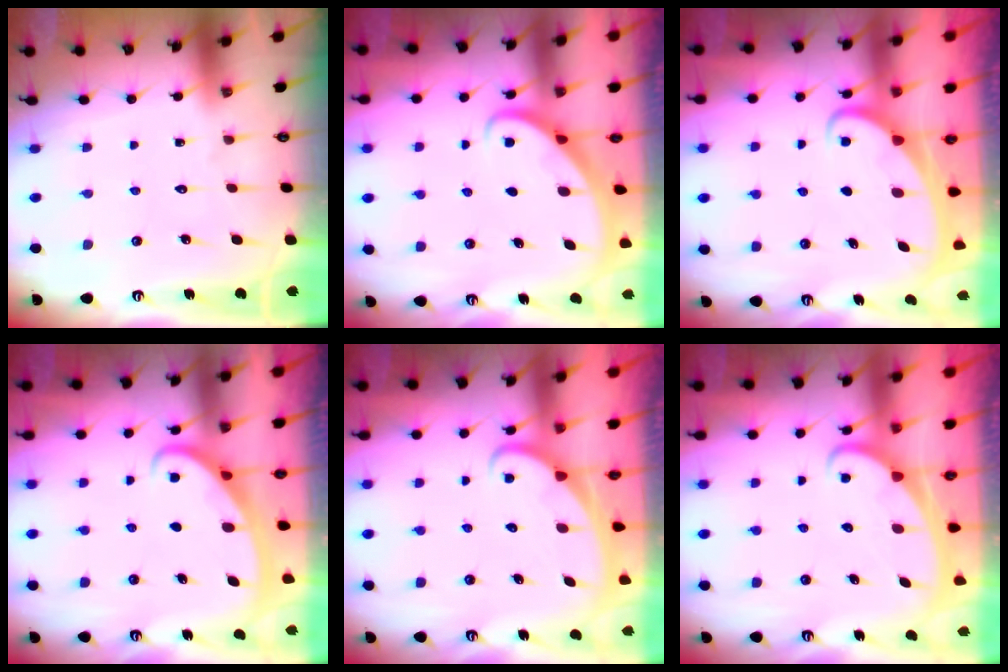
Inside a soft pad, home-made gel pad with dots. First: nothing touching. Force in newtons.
{"total": 2.9, "press": 2.9, "slide": 0.2}
{"total": 2.4, "press": 2.4, "slide": 0.3}
{"total": 2.6, "press": 2.6, "slide": 0.4}
{"total": 2.3, "press": 2.3, "slide": 0.1}
{"total": 1.9, "press": 1.9, "slide": 0.1}